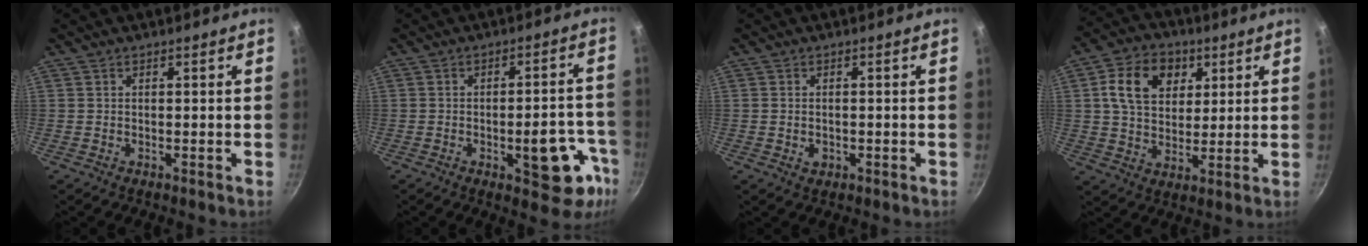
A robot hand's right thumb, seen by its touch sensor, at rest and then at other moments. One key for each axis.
{"total": 12.9, "fx": -5.0, "fy": 5.7, "fz": 10.4, "tx": -0.073, "ty": 0.033, "tz": -0.059}
{"total": 1.9, "fx": -0.4, "fy": 1.4, "fz": 1.2, "tx": -0.018, "ty": 0.000, "tz": -0.006}
{"total": 12.8, "fx": 4.2, "fy": 9.6, "fz": 7.5, "tx": -0.106, "ty": -0.001, "tz": 0.064}